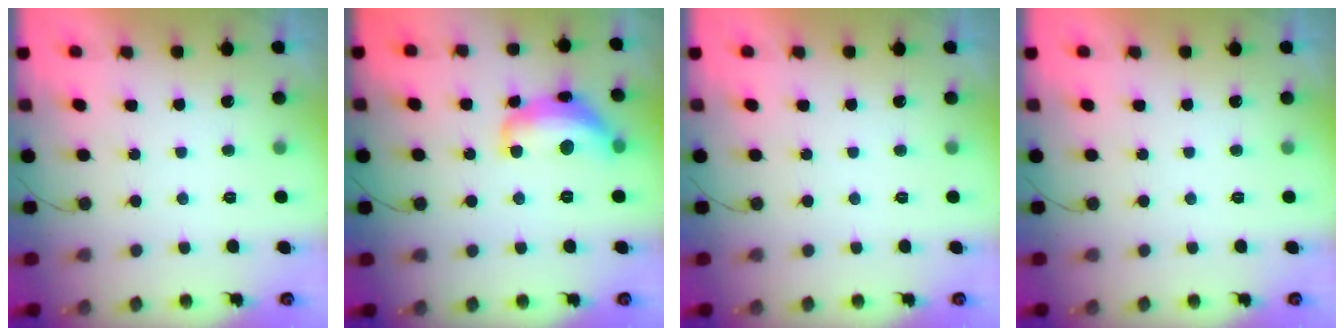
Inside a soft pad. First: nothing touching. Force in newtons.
{"total": 13.9, "press": 13.8, "slide": 1.0}
{"total": 0.0}
{"total": 0.0}